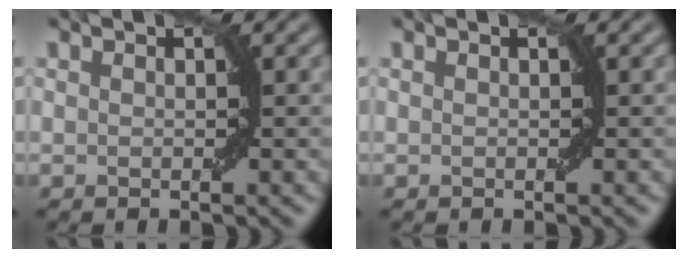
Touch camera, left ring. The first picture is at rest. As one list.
[{"total": 0.0}]